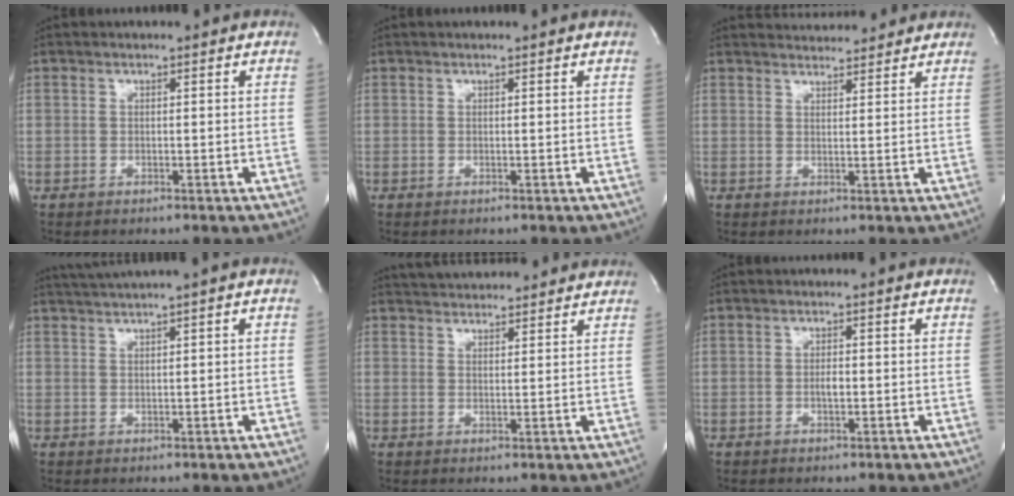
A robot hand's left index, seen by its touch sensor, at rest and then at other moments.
{"total": 0.9, "force": [0.9, -0.1, 0.3], "torque": [-0.007, 0.009, 0.012]}
{"total": 6.8, "force": [6.6, 1.1, 1.3], "torque": [-0.021, 0.019, 0.082]}
{"total": 3.2, "force": [2.4, -1.2, 1.7], "torque": [-0.041, 0.008, 0.052]}
{"total": 11.3, "force": [10.7, 2.0, 3.2], "torque": [-0.049, 0.032, 0.145]}
{"total": 1.2, "force": [-0.2, 0.4, 1.2], "torque": [-0.023, 0.000, -0.004]}